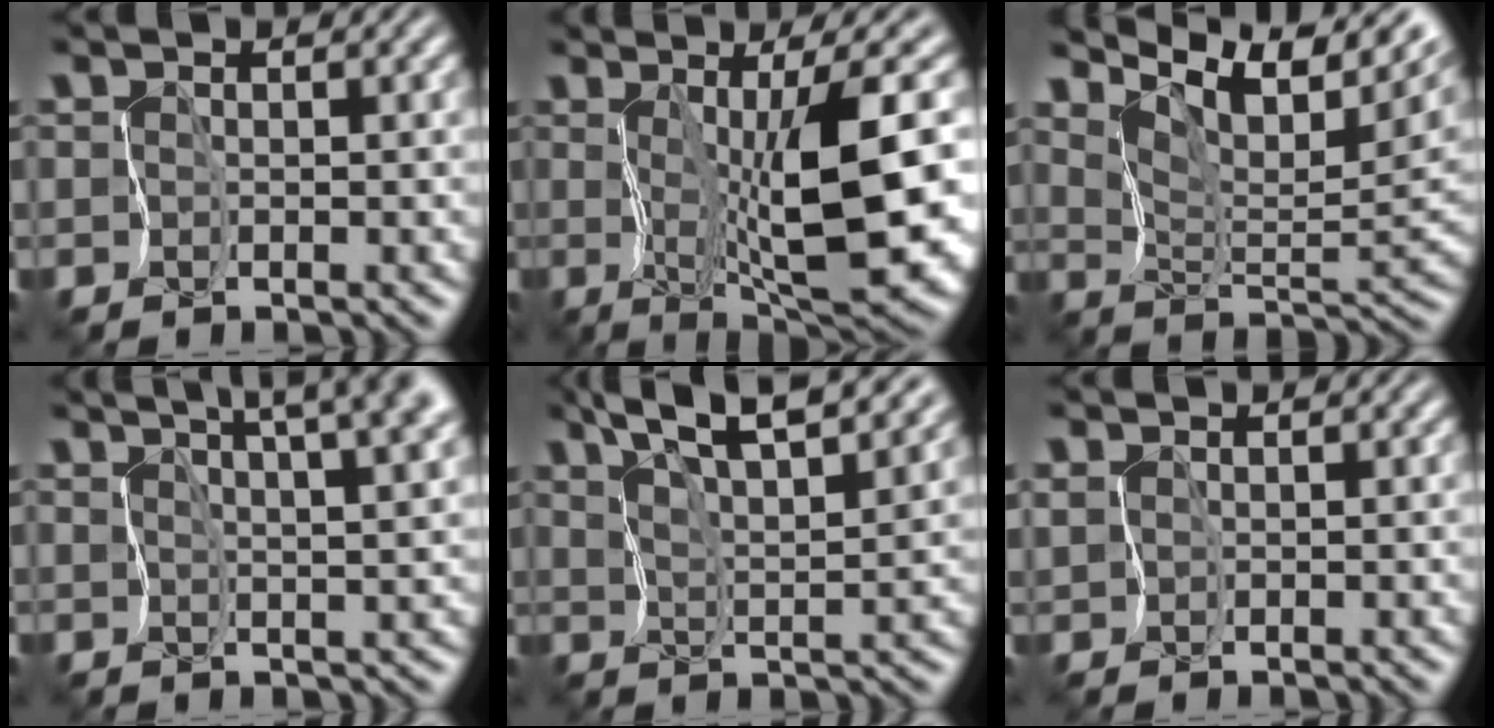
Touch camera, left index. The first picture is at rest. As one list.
[{"total": 10.9, "force": [0.2, 1.8, 10.8], "torque": [-0.168, -0.003, 0.012]}, {"total": 8.7, "force": [6.2, 3.0, 5.4], "torque": [-0.093, 0.001, 0.112]}, {"total": 11.2, "force": [6.9, 4.2, 7.8], "torque": [-0.085, 0.035, 0.076]}, {"total": 8.9, "force": [7.1, 1.8, 5.2], "torque": [-0.097, 0.018, 0.093]}, {"total": 0.7, "force": [0.4, 0.5, 0.2], "torque": [-0.008, -0.004, 0.008]}]